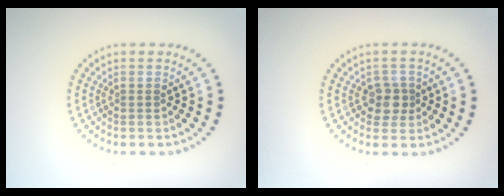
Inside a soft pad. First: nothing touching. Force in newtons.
{"total": 2.1, "press": 1.7, "slide": 1.1}